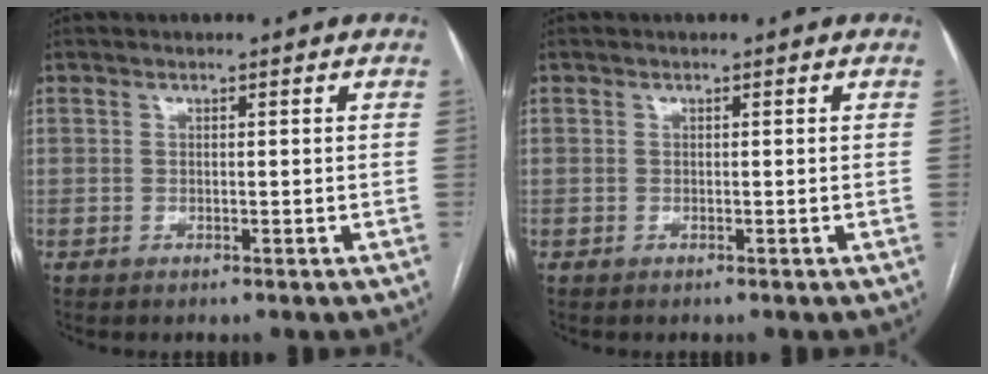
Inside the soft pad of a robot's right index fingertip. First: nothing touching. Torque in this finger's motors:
{"motor_torque": [0.07, 0.05, 0.03, 0.00]}